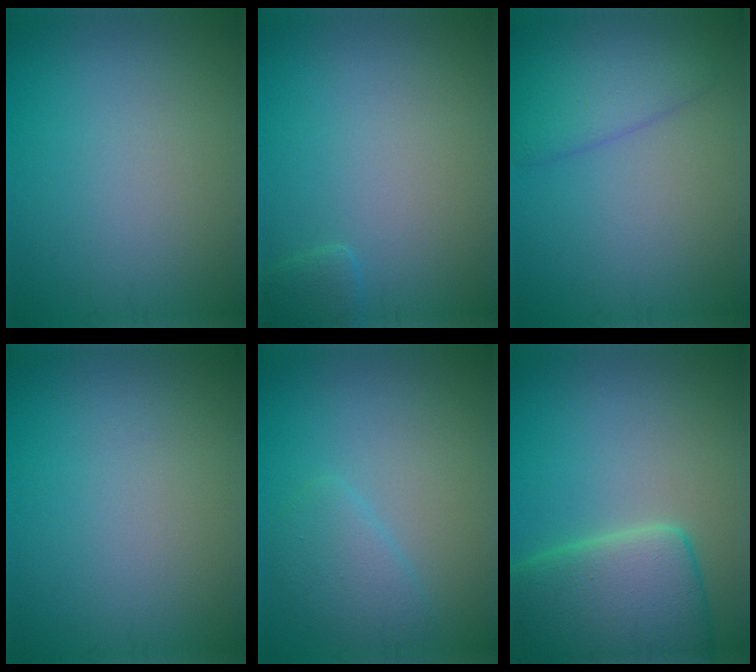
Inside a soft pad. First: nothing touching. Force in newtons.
{"total": 1.3, "press": 1.3, "slide": 0.1}
{"total": 3.3, "press": 3.3, "slide": 0.2}
{"total": 0.0}
{"total": 2.5, "press": 2.5, "slide": 0.3}
{"total": 9.2, "press": 9.2, "slide": 0.7}